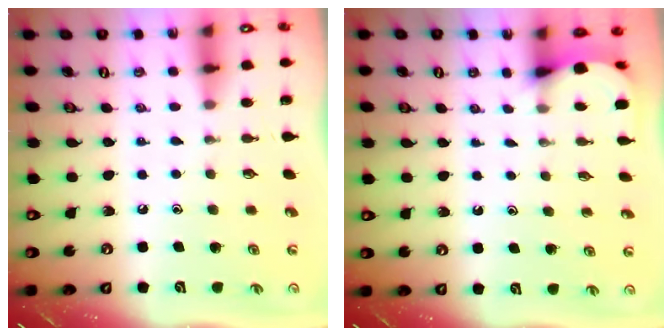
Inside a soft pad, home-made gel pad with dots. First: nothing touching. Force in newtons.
{"total": 2.9, "press": 2.9, "slide": 0.3}